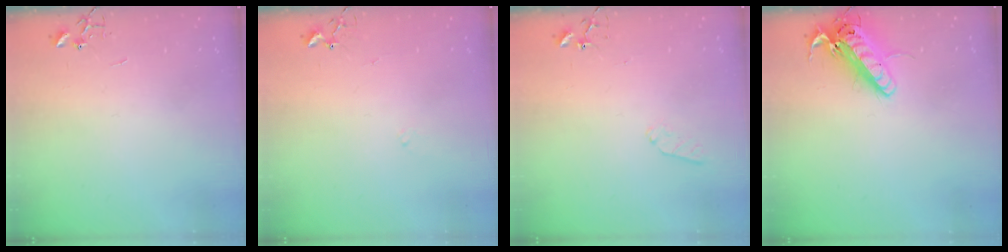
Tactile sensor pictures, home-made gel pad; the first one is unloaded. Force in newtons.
{"total": 6.5, "press": 6.5, "slide": 0.7}
{"total": 6.6, "press": 6.5, "slide": 0.6}
{"total": 16.4, "press": 16.2, "slide": 2.7}